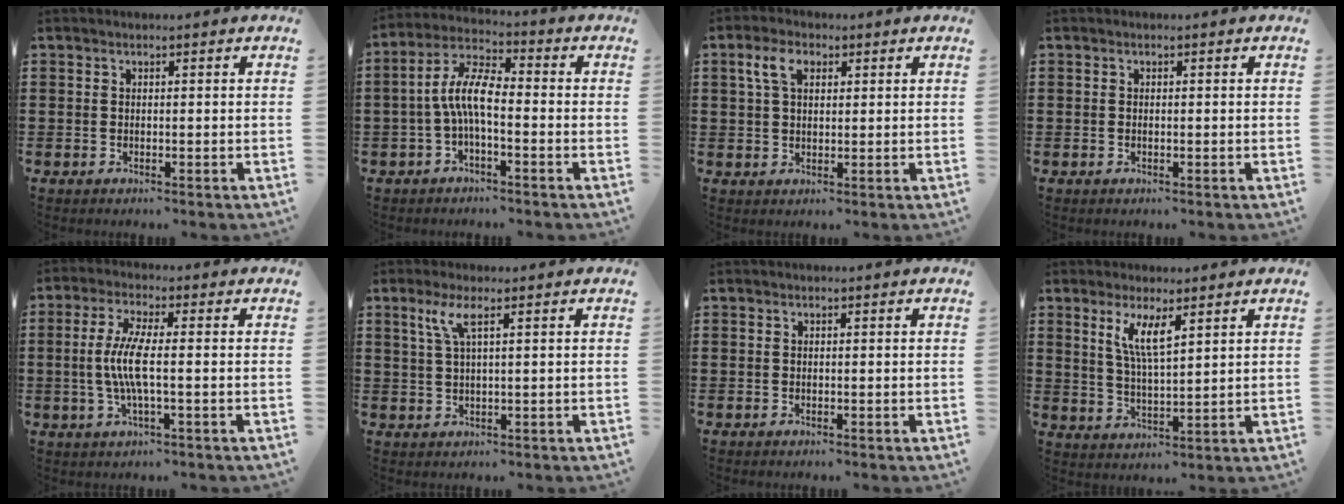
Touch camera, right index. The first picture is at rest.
{"total": 7.4, "force": [-1.3, 2.5, 6.8], "torque": [-0.157, -0.005, -0.030]}
{"total": 4.3, "force": [1.9, 2.4, 3.1], "torque": [-0.070, 0.013, 0.033]}
{"total": 0.0}
{"total": 6.5, "force": [-0.6, 1.1, 6.3], "torque": [-0.142, -0.010, -0.023]}
{"total": 3.8, "force": [1.6, 0.5, 3.4], "torque": [-0.080, 0.000, 0.023]}
{"total": 0.0}
{"total": 5.7, "force": [2.9, 1.3, 4.7], "torque": [-0.102, 0.004, 0.049]}